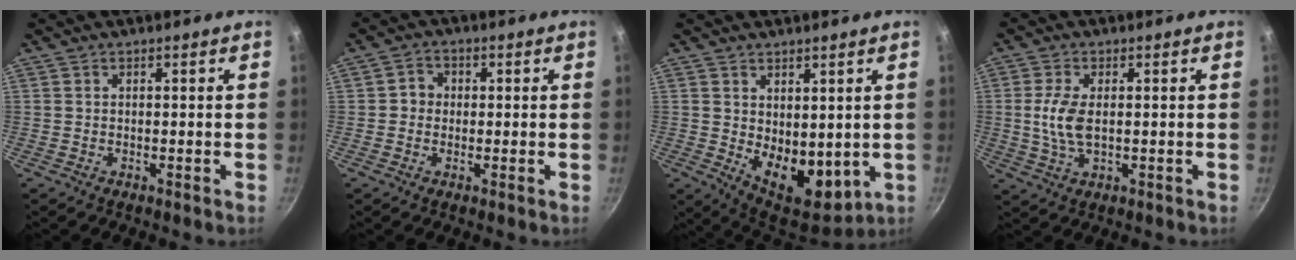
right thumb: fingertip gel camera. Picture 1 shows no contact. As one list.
[{"total": 3.3, "force": [0.0, 3.0, 1.3], "torque": [-0.002, 0.008, -0.008]}, {"total": 11.1, "force": [0.8, 6.9, 8.7], "torque": [-0.096, -0.035, 0.032]}, {"total": 6.4, "force": [0.2, 3.3, 5.5], "torque": [-0.118, -0.001, 0.001]}]